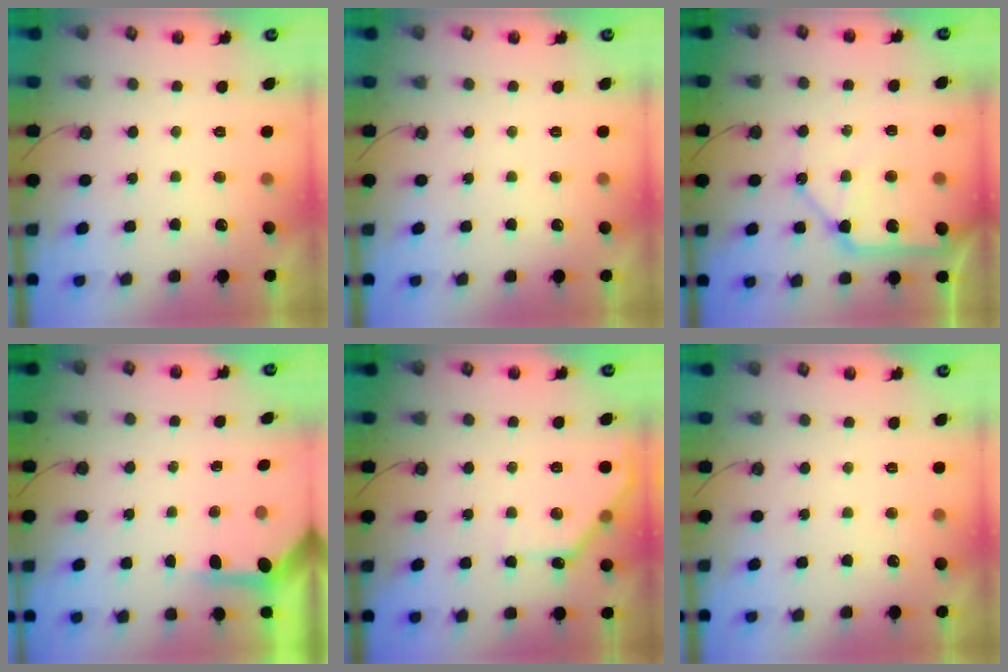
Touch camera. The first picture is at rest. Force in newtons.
{"total": 0.0}
{"total": 11.8, "press": 11.7, "slide": 1.4}
{"total": 3.9, "press": 3.8, "slide": 0.3}
{"total": 9.5, "press": 9.5, "slide": 0.3}
{"total": 0.0}